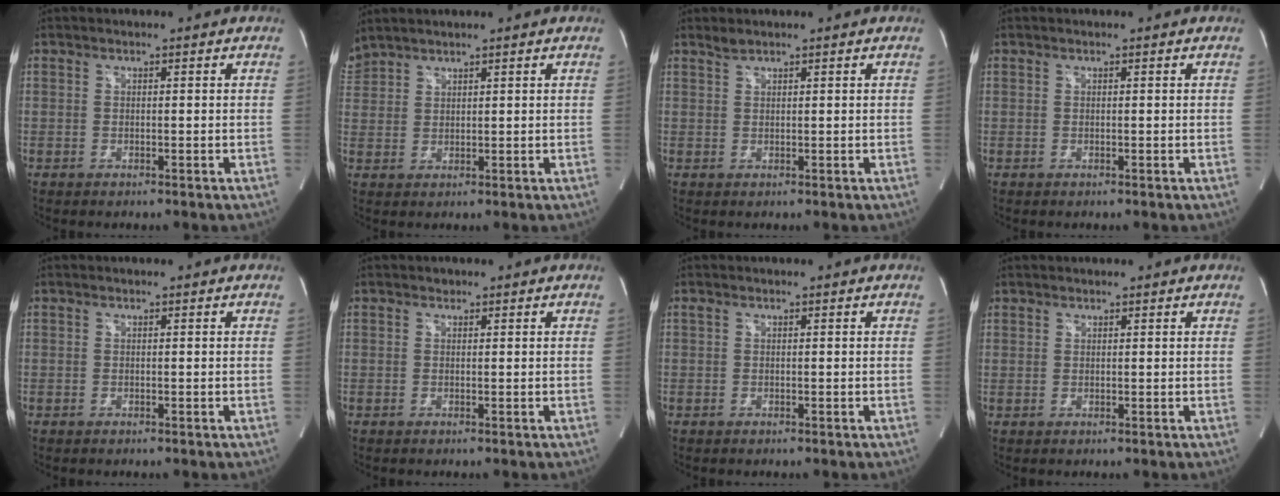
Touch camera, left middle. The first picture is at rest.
{"total": 4.2, "force": [4.0, 0.6, 1.0], "torque": [-0.033, 0.029, 0.086]}
{"total": 1.0, "force": [0.9, 0.0, 0.2], "torque": [-0.007, 0.003, 0.023]}
{"total": 0.0}
{"total": 0.0}
{"total": 0.5, "force": [0.4, 0.3, 0.0], "torque": [-0.003, 0.001, 0.005]}
{"total": 0.0}
{"total": 1.0, "force": [0.8, 0.7, -0.1], "torque": [0.007, 0.003, 0.009]}